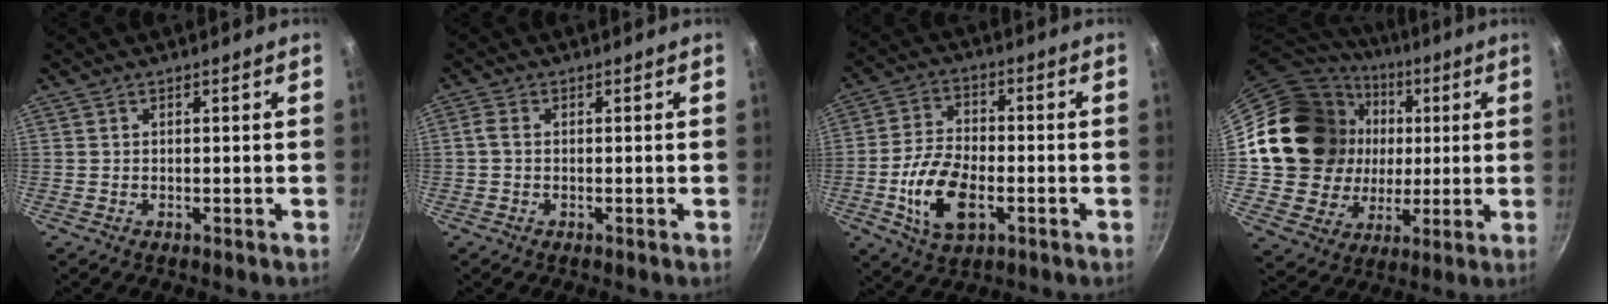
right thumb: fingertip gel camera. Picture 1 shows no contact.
{"total": 1.9, "force": [-0.1, 1.3, 1.3], "torque": [-0.033, 0.005, -0.006]}
{"total": 12.4, "force": [-3.6, 6.8, 9.7], "torque": [-0.181, 0.017, -0.068]}
{"total": 23.5, "force": [3.4, 20.3, 11.3], "torque": [-0.192, 0.021, 0.074]}